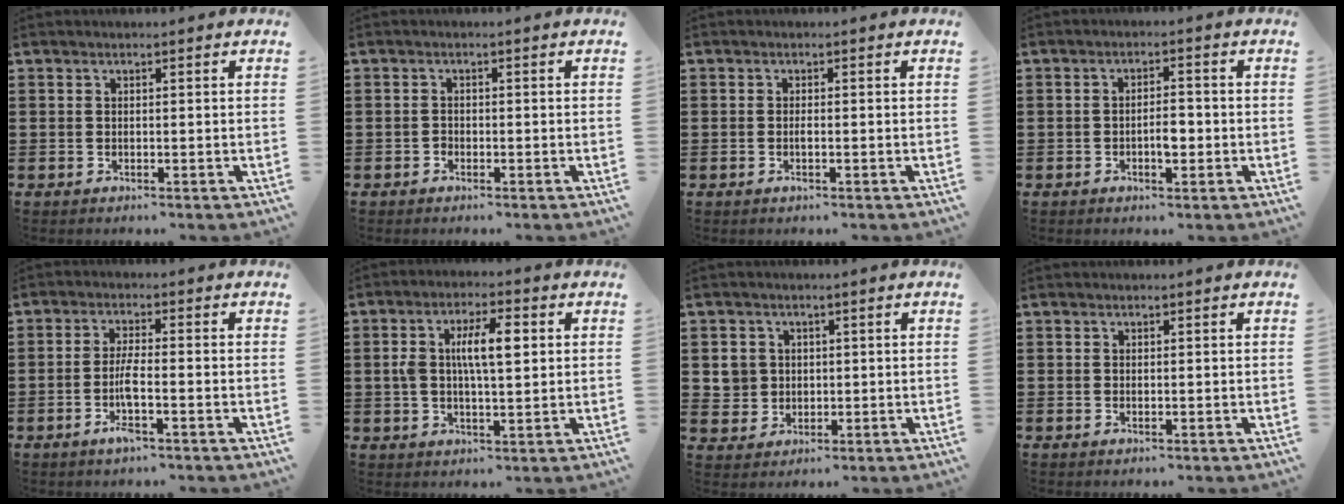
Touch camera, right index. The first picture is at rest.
{"total": 0.8, "force": [-0.6, 0.4, 0.1], "torque": [-0.003, 0.001, -0.014]}
{"total": 0.9, "force": [-0.4, 0.2, 0.8], "torque": [-0.016, -0.003, -0.006]}
{"total": 3.4, "force": [-0.8, 1.2, 3.1], "torque": [-0.056, 0.004, -0.014]}
{"total": 4.5, "force": [-1.9, 0.6, 4.1], "torque": [-0.092, -0.007, -0.041]}
{"total": 7.2, "force": [1.2, 2.6, 6.6], "torque": [-0.139, 0.009, 0.015]}
{"total": 3.7, "force": [0.6, 3.6, 0.7], "torque": [-0.032, 0.013, 0.011]}
{"total": 0.0}